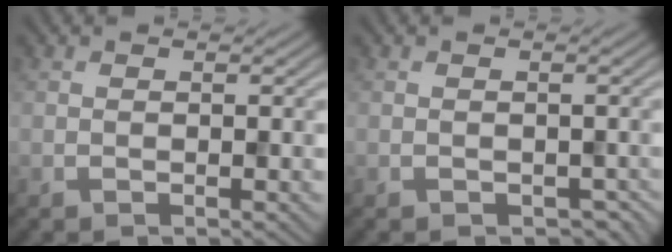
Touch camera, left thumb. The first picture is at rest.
{"total": 1.3, "force": [-0.7, 1.0, 0.5], "torque": [-0.016, -0.014, -0.008]}